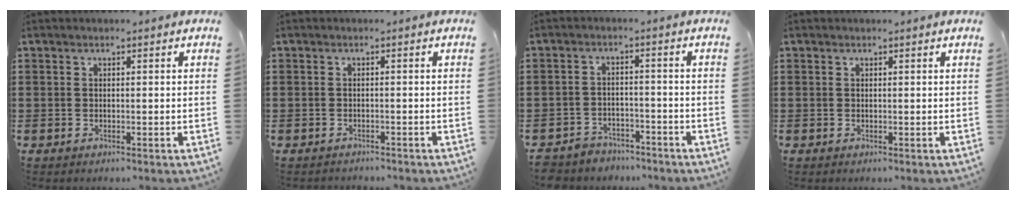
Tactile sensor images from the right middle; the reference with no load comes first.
{"total": 1.0, "force": [-0.9, 0.2, -0.1], "torque": [0.000, 0.003, -0.022]}
{"total": 3.5, "force": [-3.4, 0.9, -0.1], "torque": [-0.007, 0.002, -0.073]}
{"total": 0.0}